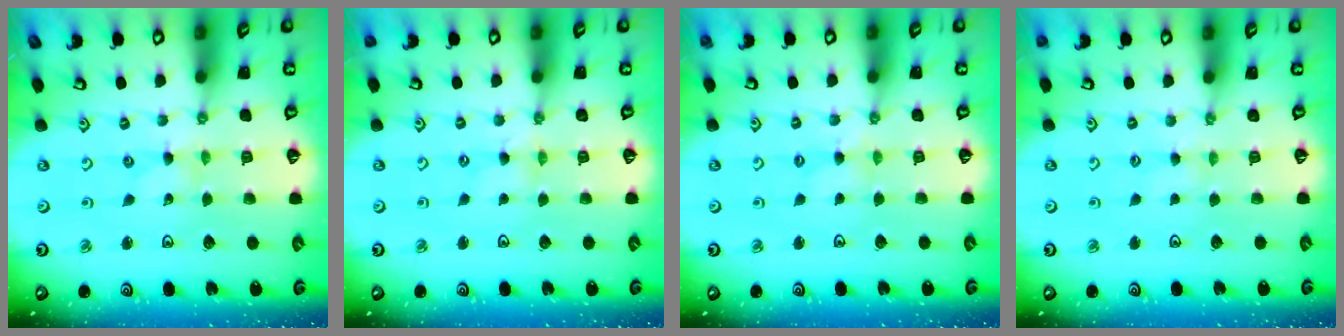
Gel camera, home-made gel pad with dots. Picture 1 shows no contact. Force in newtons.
{"total": 1.1, "press": 1.0, "slide": 0.1}
{"total": 0.5, "press": 0.5, "slide": 0.2}
{"total": 2.0, "press": 1.9, "slide": 0.4}